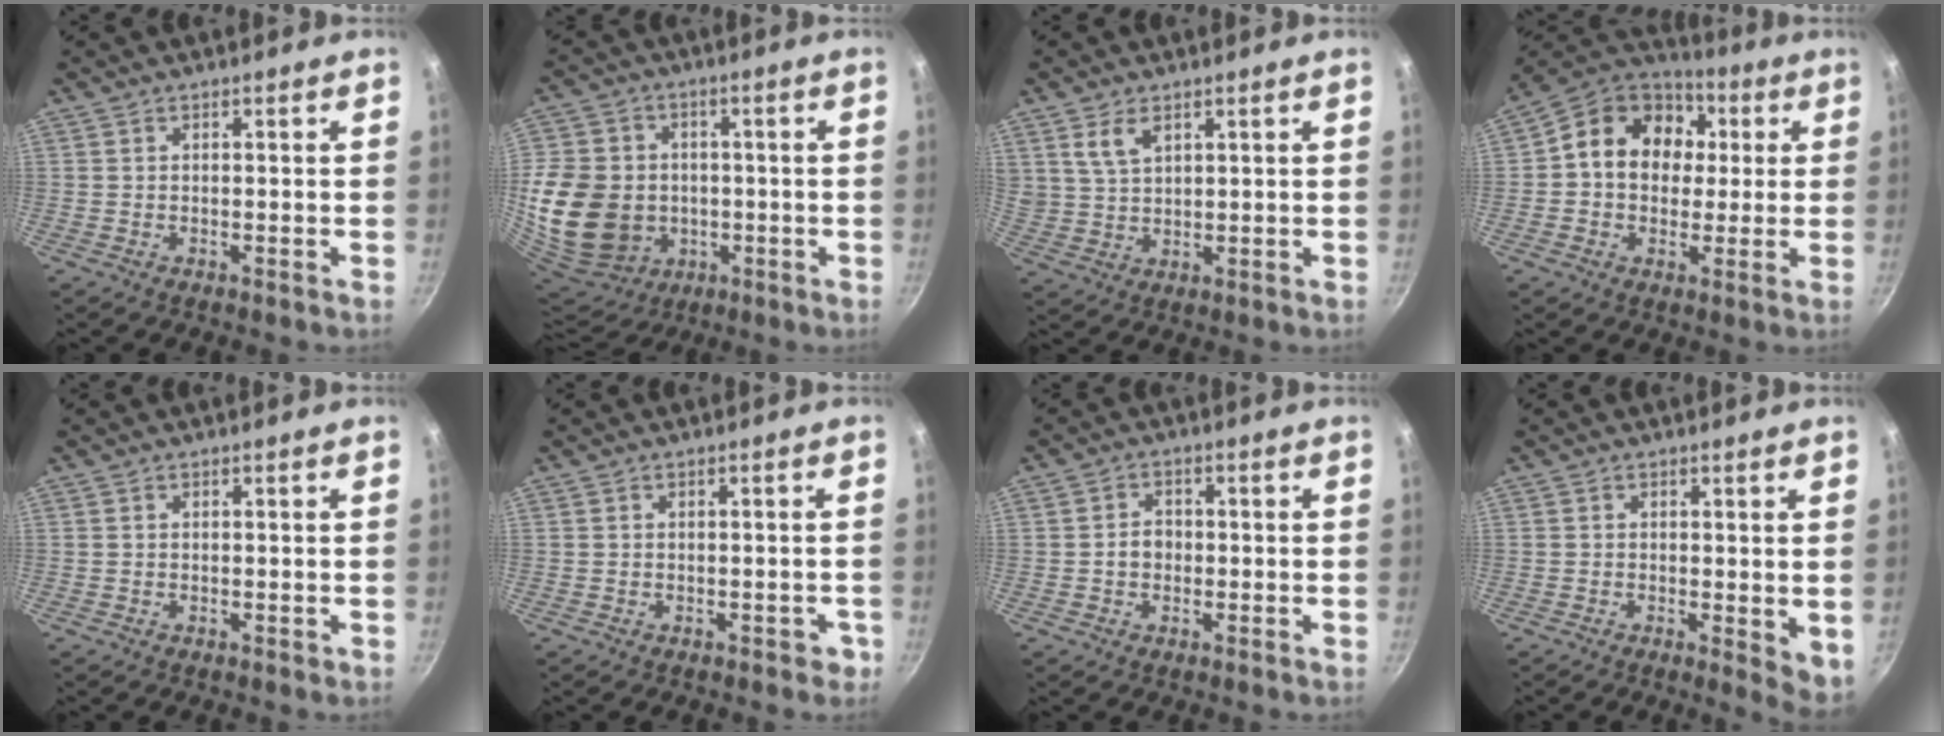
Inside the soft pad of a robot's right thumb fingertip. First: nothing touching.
{"total": 21.2, "force": [-1.9, 17.6, 11.6], "torque": [-0.239, 0.013, -0.014]}
{"total": 5.5, "force": [2.9, 3.1, 3.4], "torque": [-0.056, -0.011, 0.064]}
{"total": 15.6, "force": [2.4, 12.6, 8.8], "torque": [-0.111, 0.025, 0.021]}
{"total": 0.0}
{"total": 2.0, "force": [-0.8, 1.4, 1.2], "torque": [0.005, 0.020, 0.000]}
{"total": 3.2, "force": [-0.4, 2.6, 1.8], "torque": [-0.012, 0.013, -0.007]}
{"total": 4.7, "force": [-0.1, 1.7, 4.4], "torque": [-0.056, -0.012, 0.000]}